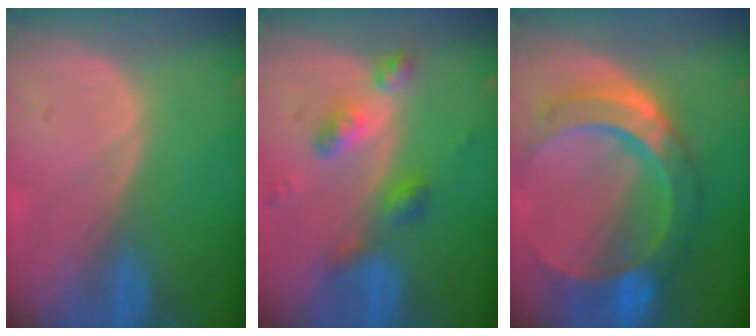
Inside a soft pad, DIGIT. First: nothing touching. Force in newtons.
{"total": 6.0, "press": 5.3, "slide": 2.9}
{"total": 11.0, "press": 10.9, "slide": 1.1}